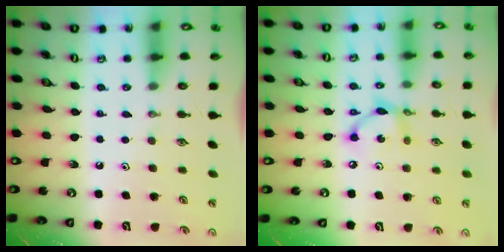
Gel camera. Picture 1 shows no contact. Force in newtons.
{"total": 9.3, "press": 9.3, "slide": 0.5}